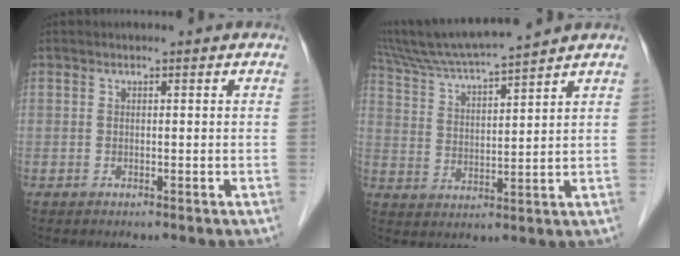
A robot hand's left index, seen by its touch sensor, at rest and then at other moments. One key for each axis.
{"total": 11.7, "fx": 10.5, "fy": -0.9, "fz": 5.0, "tx": -0.100, "ty": 0.012, "tz": 0.188}